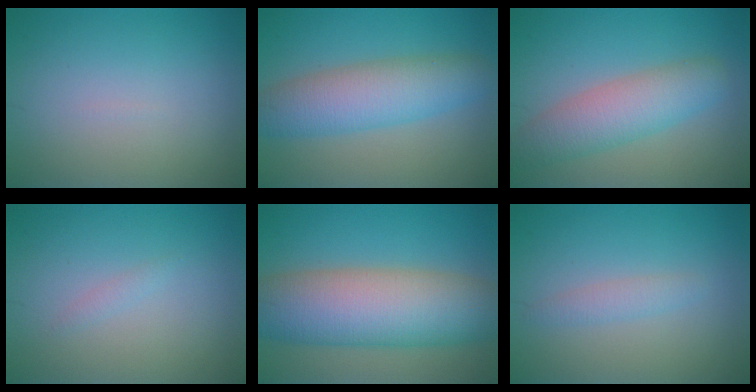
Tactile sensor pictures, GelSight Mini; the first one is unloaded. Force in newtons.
{"total": 6.4, "press": 6.4, "slide": 0.2}
{"total": 5.2, "press": 5.2, "slide": 0.2}
{"total": 0.6, "press": 0.6, "slide": 0.1}
{"total": 11.3, "press": 11.2, "slide": 0.4}
{"total": 1.4, "press": 1.4, "slide": 0.1}